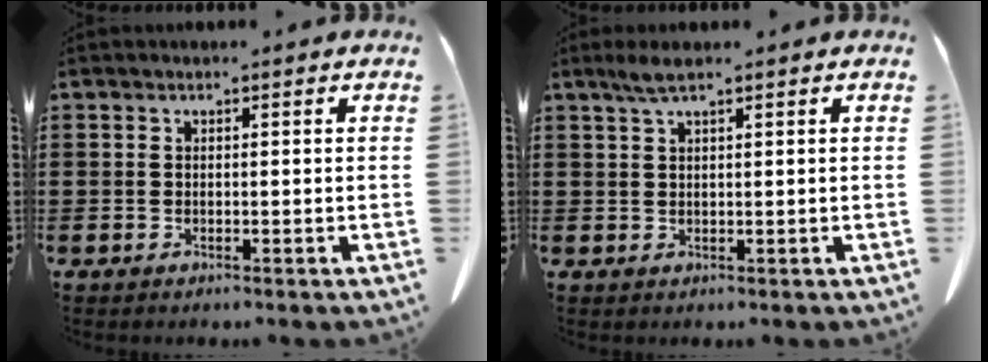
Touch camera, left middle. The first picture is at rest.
{"total": 2.3, "force": [1.5, 0.2, 1.7], "torque": [-0.037, 0.001, 0.028]}